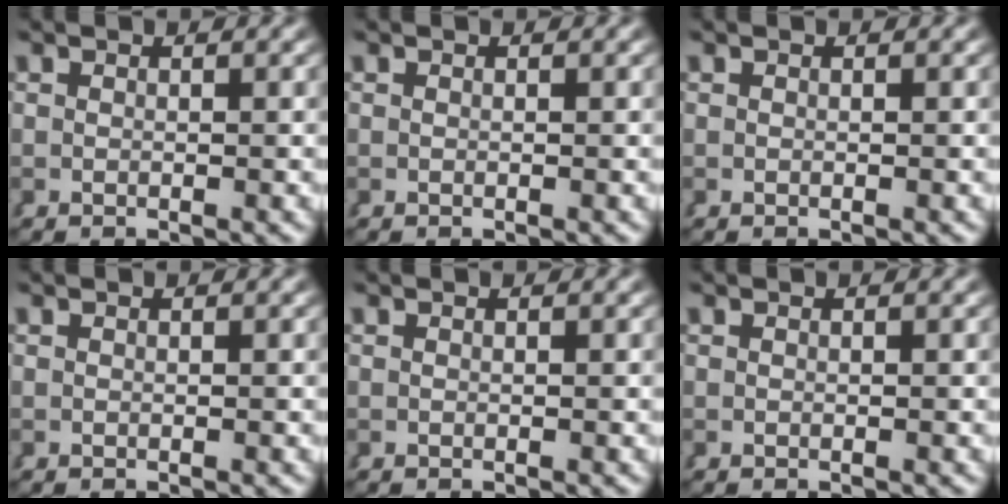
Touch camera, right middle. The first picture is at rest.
{"total": 0.0}
{"total": 0.0}
{"total": 0.0}
{"total": 0.0}
{"total": 0.0}